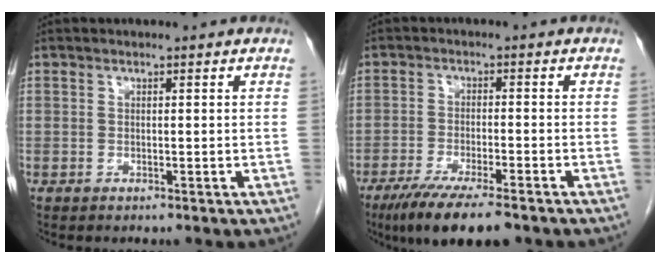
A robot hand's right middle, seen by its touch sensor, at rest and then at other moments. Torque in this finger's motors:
{"motor_torque": [1.20, -0.94, 0.19, 0.10]}